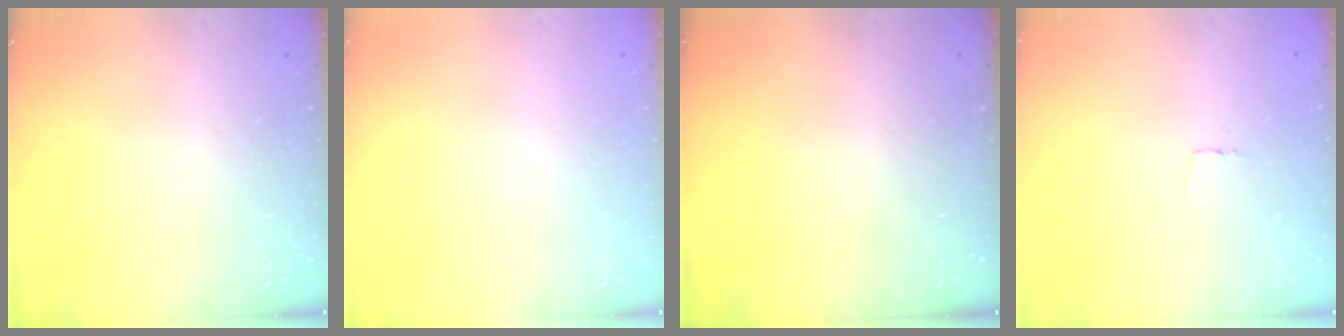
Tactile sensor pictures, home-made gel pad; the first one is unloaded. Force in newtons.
{"total": 0.0}
{"total": 0.0}
{"total": 2.3, "press": 2.3, "slide": 0.1}